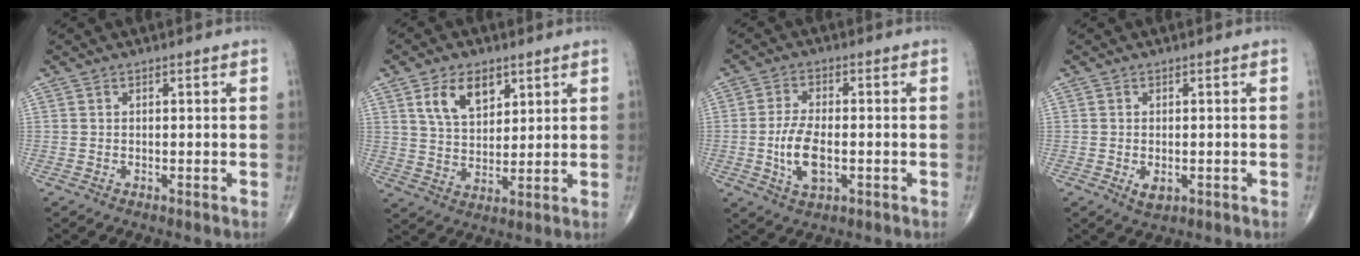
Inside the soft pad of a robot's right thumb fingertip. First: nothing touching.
{"total": 8.8, "force": [4.4, 5.2, 5.6], "torque": [-0.079, -0.023, 0.085]}
{"total": 7.7, "force": [-1.5, 3.6, 6.6], "torque": [-0.133, 0.002, -0.026]}
{"total": 2.4, "force": [-0.7, 1.4, 1.8], "torque": [-0.025, -0.003, -0.007]}